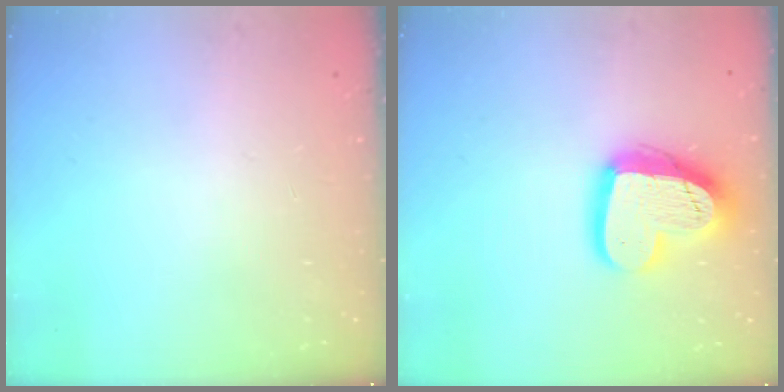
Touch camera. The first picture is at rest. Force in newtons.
{"total": 18.3, "press": 18.2, "slide": 1.6}